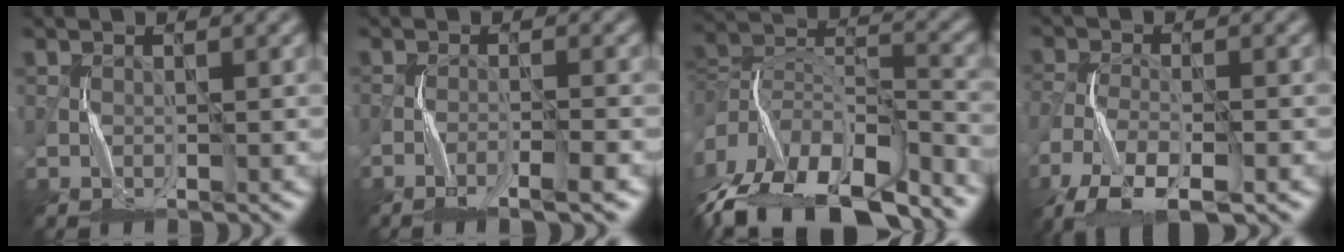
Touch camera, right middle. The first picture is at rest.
{"total": 3.5, "force": [-2.3, 0.3, 2.6], "torque": [-0.037, 0.001, -0.048]}
{"total": 15.2, "force": [-9.3, 6.8, 10.0], "torque": [-0.216, -0.008, -0.147]}
{"total": 8.3, "force": [-5.7, 3.0, 5.3], "torque": [-0.101, -0.026, -0.101]}